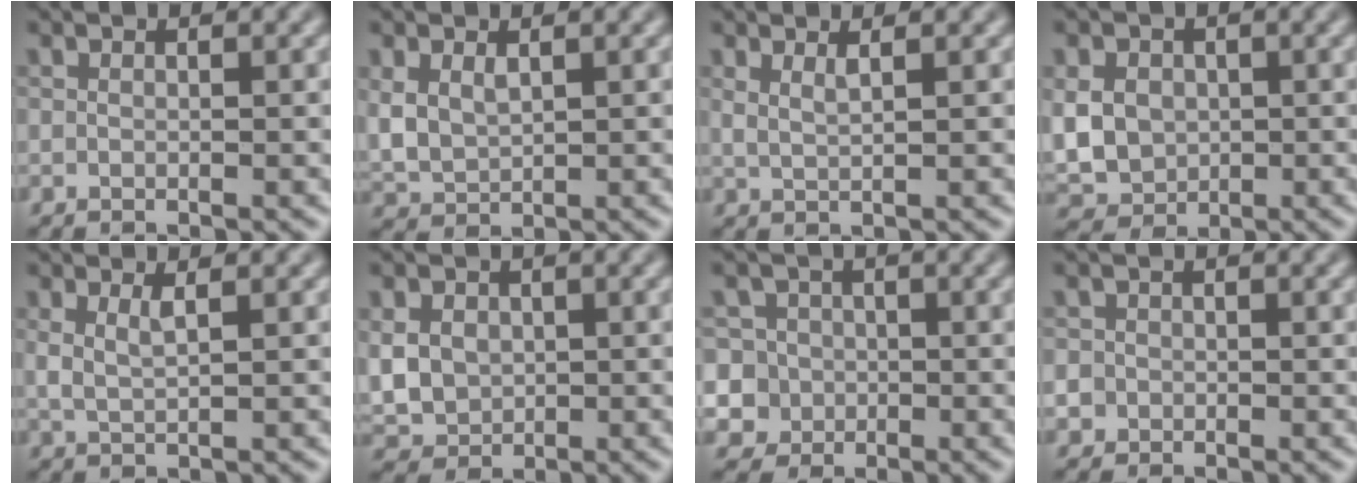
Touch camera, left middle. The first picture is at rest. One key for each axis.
{"total": 2.7, "fx": 0.9, "fy": 1.8, "fz": 1.8, "tx": -0.046, "ty": -0.004, "tz": 0.024}
{"total": 1.4, "fx": 0.9, "fy": 0.5, "fz": 1.0, "tx": -0.014, "ty": -0.003, "tz": 0.015}
{"total": 5.5, "fx": 0.3, "fy": 4.6, "fz": 3.0, "tx": -0.071, "ty": 0.005, "tz": -0.001}
{"total": 1.6, "fx": 0.8, "fy": 0.5, "fz": 1.3, "tx": -0.028, "ty": -0.003, "tz": 0.017}
{"total": 4.5, "fx": 0.4, "fy": 3.8, "fz": 2.4, "tx": -0.056, "ty": 0.001, "tz": 0.006}
{"total": 6.6, "fx": 0.0, "fy": 6.4, "fz": 1.8, "tx": -0.027, "ty": 0.031, "tz": -0.024}
{"total": 3.3, "fx": -1.3, "fy": 2.9, "fz": 0.7, "tx": -0.001, "ty": 0.000, "tz": -0.037}